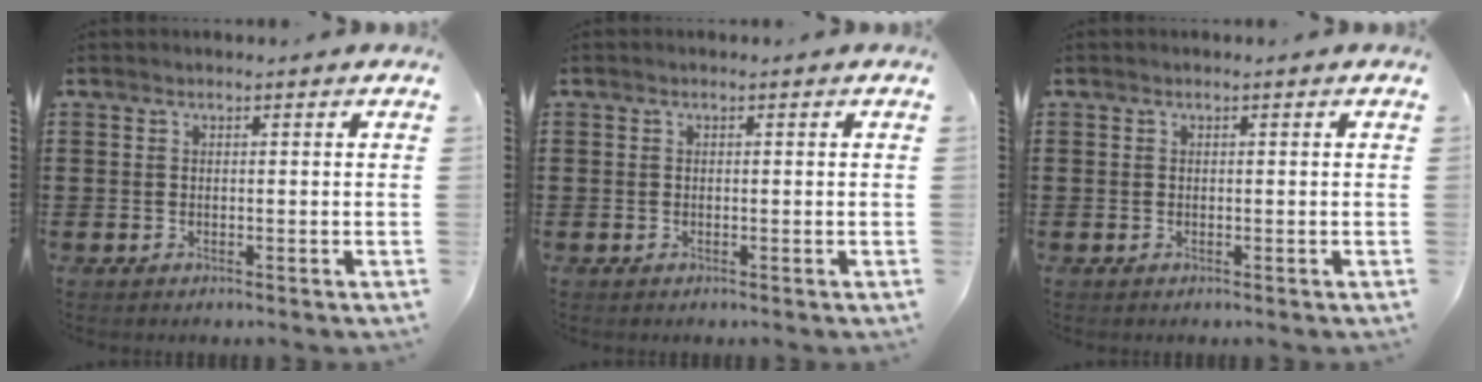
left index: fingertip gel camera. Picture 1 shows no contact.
{"total": 0.0}
{"total": 0.0}